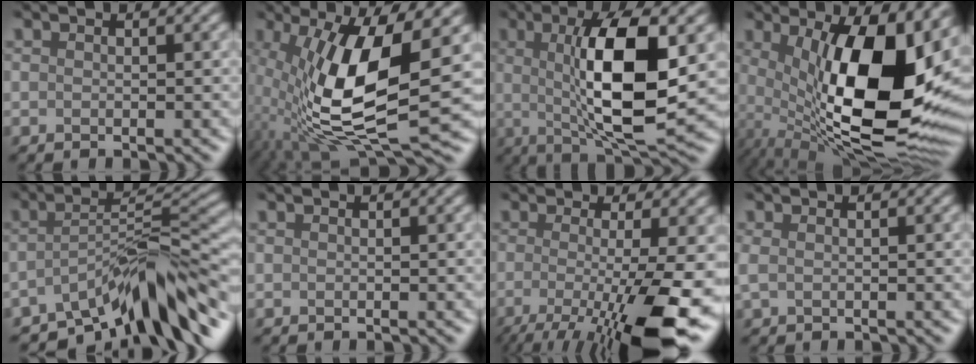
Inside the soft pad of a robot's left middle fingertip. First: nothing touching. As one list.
[{"total": 10.5, "force": [-0.2, 3.4, 9.9], "torque": [-0.227, -0.017, -0.004]}, {"total": 9.3, "force": [1.4, 2.2, 8.9], "torque": [-0.147, -0.007, 0.027]}, {"total": 14.4, "force": [1.3, 5.7, 13.2], "torque": [-0.215, -0.024, 0.025]}, {"total": 8.6, "force": [-5.8, 1.7, 6.1], "torque": [-0.089, 0.008, -0.106]}, {"total": 0.0}, {"total": 9.9, "force": [-4.6, 2.1, 8.5], "torque": [-0.157, -0.027, -0.076]}, {"total": 0.0}]